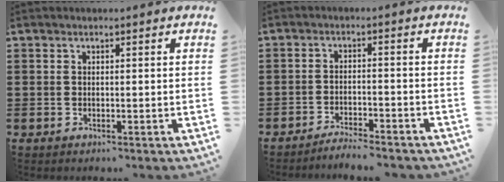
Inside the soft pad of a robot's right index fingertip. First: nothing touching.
{"total": 3.0, "force": [-3.0, 0.0, 0.4], "torque": [-0.011, 0.002, -0.063]}